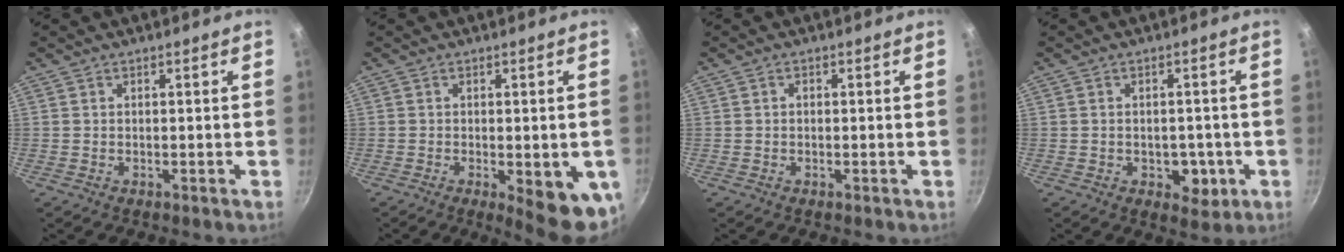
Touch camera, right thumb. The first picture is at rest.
{"total": 11.0, "force": [-3.2, 3.5, 9.9], "torque": [-0.099, -0.005, -0.032]}
{"total": 0.7, "force": [0.0, 0.6, 0.4], "torque": [-0.007, 0.005, -0.001]}
{"total": 5.4, "force": [-1.7, 3.7, 3.7], "torque": [-0.025, 0.002, -0.016]}